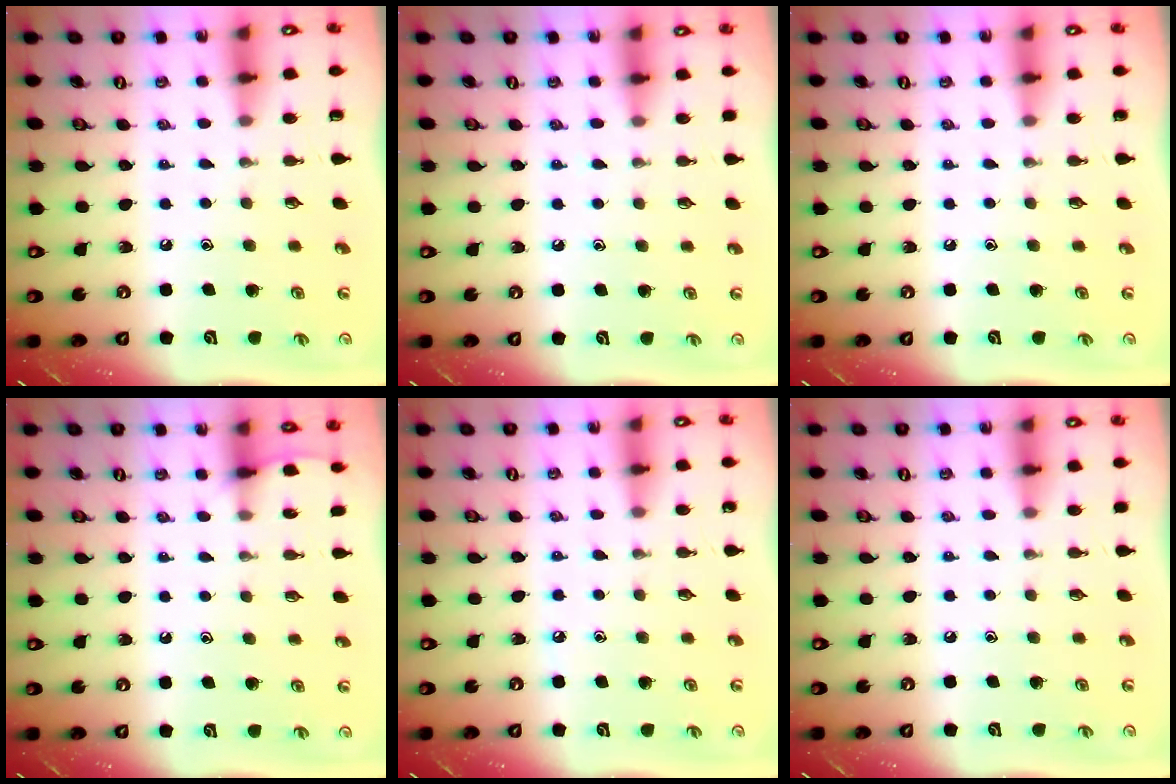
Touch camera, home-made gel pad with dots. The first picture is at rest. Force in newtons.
{"total": 2.9, "press": 2.9, "slide": 0.5}
{"total": 0.0}
{"total": 3.6, "press": 3.6, "slide": 0.5}
{"total": 4.7, "press": 4.6, "slide": 0.6}
{"total": 4.3, "press": 4.3, "slide": 0.6}